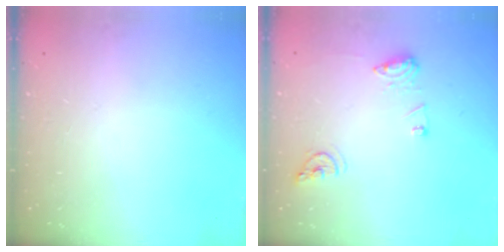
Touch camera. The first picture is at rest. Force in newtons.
{"total": 10.4, "press": 10.4, "slide": 1.0}